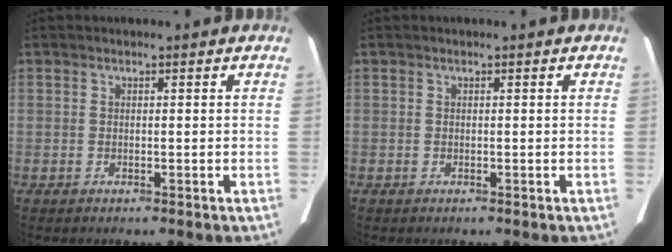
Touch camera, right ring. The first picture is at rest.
{"total": 0.0}